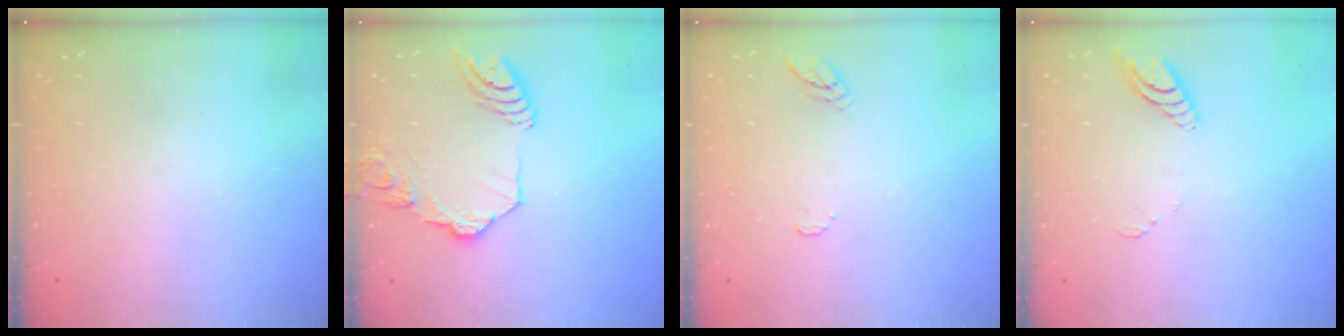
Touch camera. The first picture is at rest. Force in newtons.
{"total": 15.3, "press": 15.2, "slide": 1.6}
{"total": 6.9, "press": 6.9, "slide": 0.5}
{"total": 8.8, "press": 8.8, "slide": 0.9}